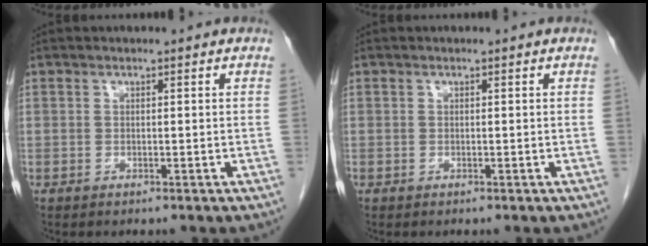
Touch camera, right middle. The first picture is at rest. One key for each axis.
{"total": 0.0}